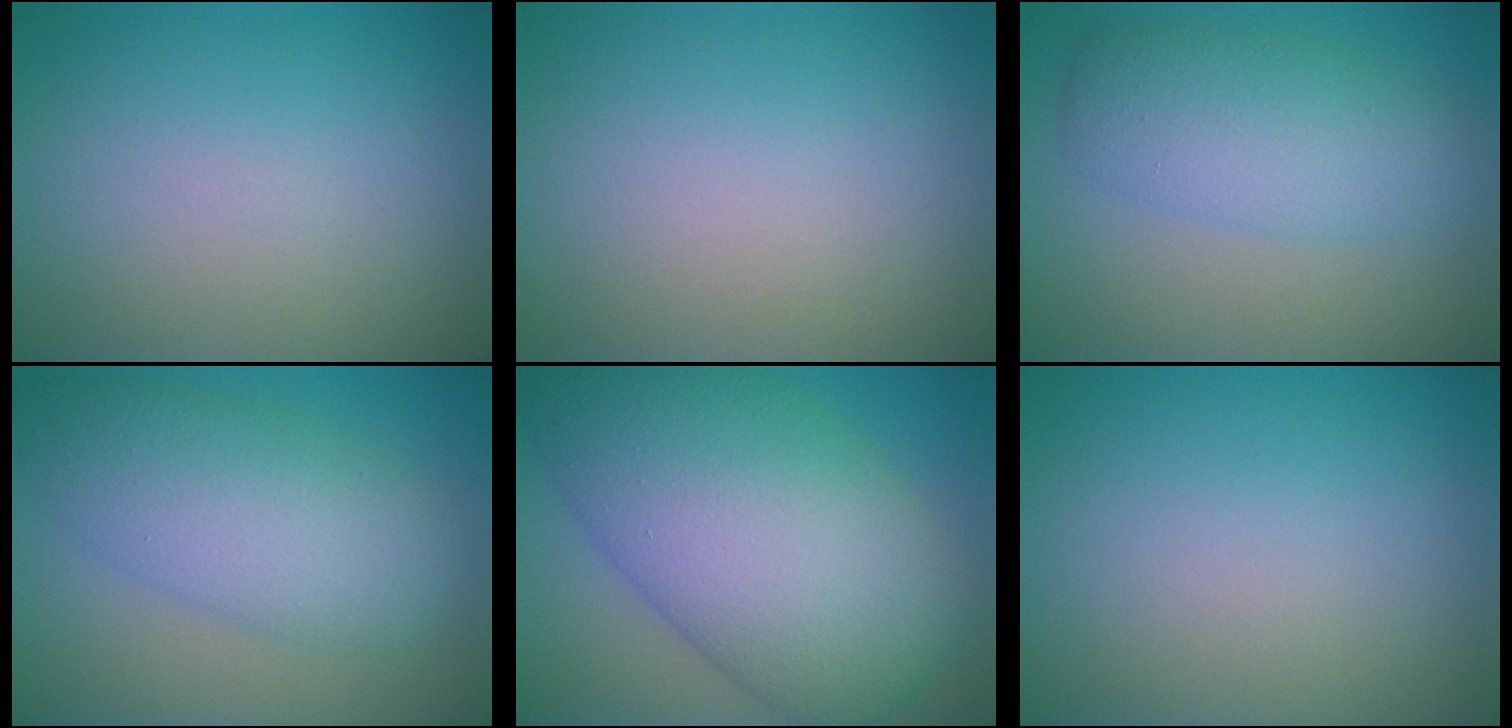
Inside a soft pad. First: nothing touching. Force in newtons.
{"total": 0.0}
{"total": 5.1, "press": 5.1, "slide": 0.1}
{"total": 7.0, "press": 7.0, "slide": 0.1}
{"total": 15.1, "press": 15.1, "slide": 0.2}
{"total": 0.0}